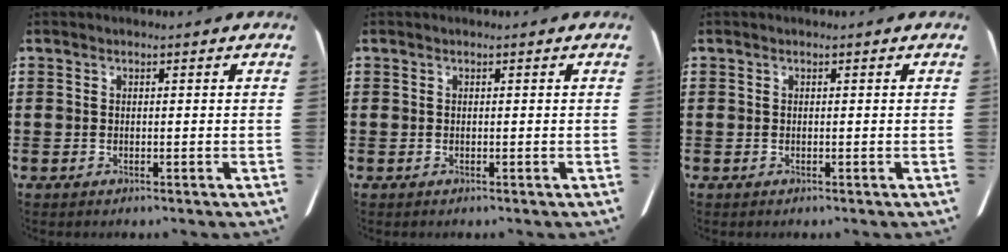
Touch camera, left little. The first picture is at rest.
{"total": 0.0}
{"total": 0.0}